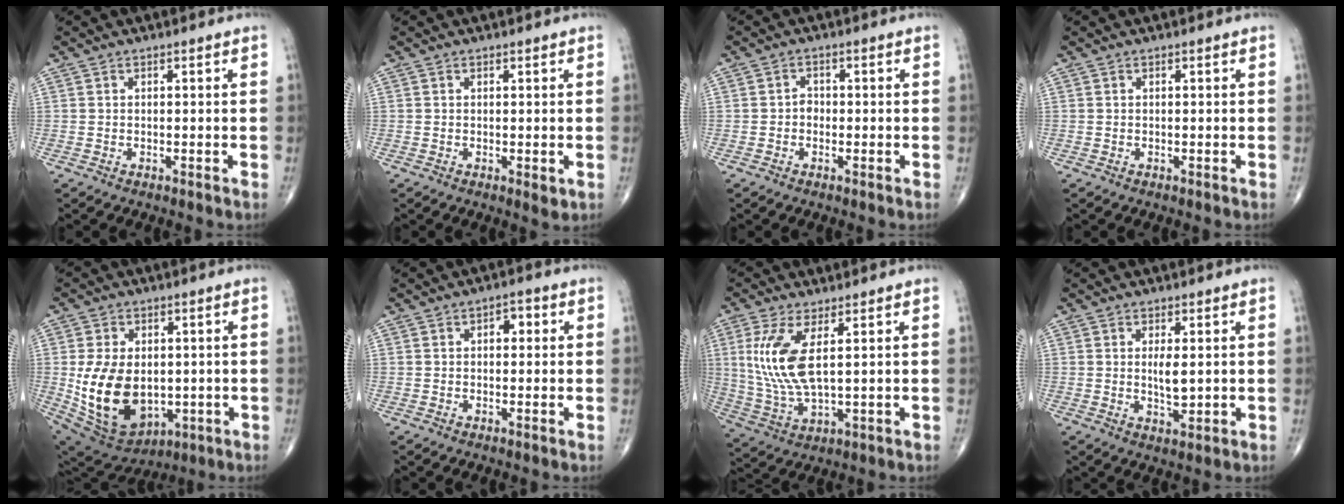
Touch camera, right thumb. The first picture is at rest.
{"total": 1.3, "force": [0.0, 0.6, 1.2], "torque": [-0.019, -0.006, 0.000]}
{"total": 1.6, "force": [-0.5, 1.3, 0.8], "torque": [0.001, 0.007, -0.012]}
{"total": 0.0}
{"total": 16.6, "force": [-1.2, 11.1, 12.2], "torque": [-0.207, -0.007, 0.013]}
{"total": 2.8, "force": [0.5, 1.8, 2.1], "torque": [-0.017, 0.009, 0.001]}
{"total": 11.1, "force": [2.6, 3.9, 10.0], "torque": [-0.232, -0.014, 0.063]}
{"total": 3.9, "force": [0.5, 1.4, 3.7], "torque": [-0.065, -0.010, 0.013]}